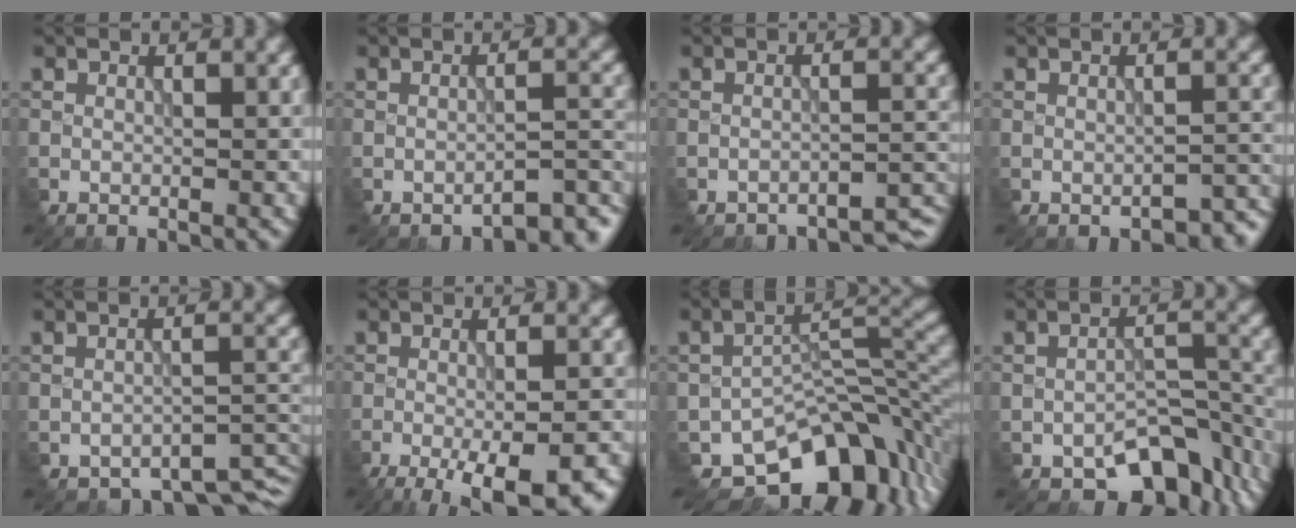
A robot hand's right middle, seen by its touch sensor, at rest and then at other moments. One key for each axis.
{"total": 3.8, "fx": -3.4, "fy": 0.5, "fz": 1.5, "tx": -0.016, "ty": 0.007, "tz": -0.050}
{"total": 4.4, "fx": -4.3, "fy": 0.4, "fz": 0.7, "tx": -0.012, "ty": 0.000, "tz": -0.062}
{"total": 2.3, "fx": -2.1, "fy": 0.5, "fz": 0.8, "tx": -0.013, "ty": -0.002, "tz": -0.027}
{"total": 5.2, "fx": -4.9, "fy": 1.1, "fz": 1.3, "tx": -0.017, "ty": -0.016, "tz": -0.061}
{"total": 9.4, "fx": -5.3, "fy": 3.0, "fz": 7.2, "tx": -0.104, "ty": -0.017, "tz": -0.069}
{"total": 10.8, "fx": -7.2, "fy": 5.6, "fz": 5.7, "tx": -0.069, "ty": -0.010, "tz": -0.119}
{"total": 6.7, "fx": -4.7, "fy": 3.4, "fz": 3.4, "tx": -0.036, "ty": -0.008, "tz": -0.067}